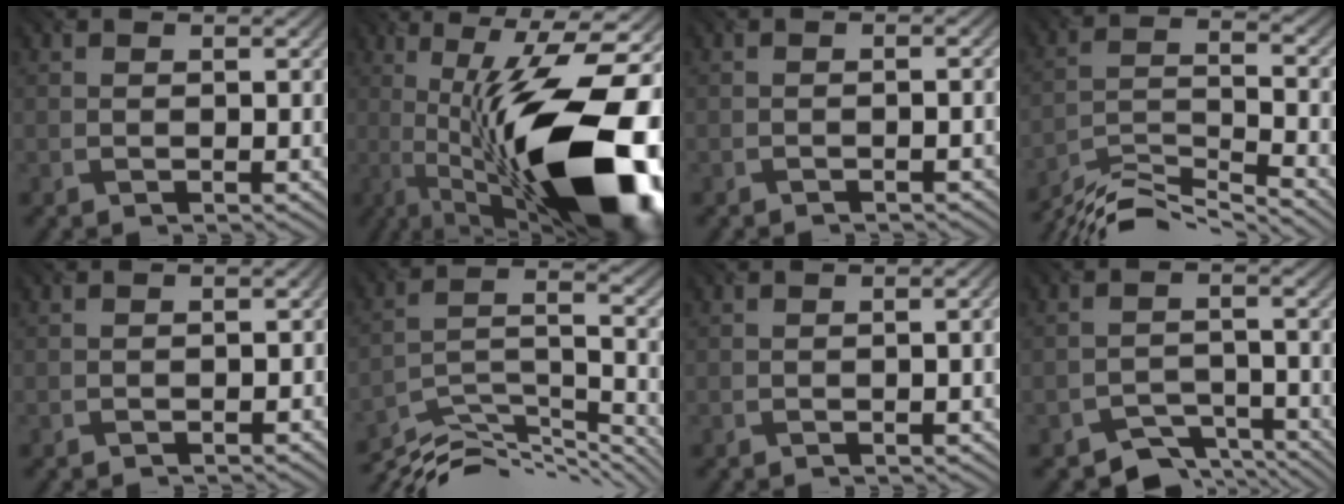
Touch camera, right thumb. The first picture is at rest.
{"total": 21.0, "force": [-4.1, 7.9, 19.0], "torque": [-0.301, 0.010, -0.067]}
{"total": 1.4, "force": [-1.1, 0.2, 0.8], "torque": [-0.009, 0.004, -0.018]}
{"total": 9.7, "force": [-8.4, 1.5, 4.6], "torque": [-0.084, -0.001, -0.159]}
{"total": 1.1, "force": [-0.9, 0.5, 0.4], "torque": [-0.006, -0.001, -0.016]}
{"total": 11.2, "force": [-9.0, 2.8, 6.1], "torque": [-0.115, -0.006, -0.160]}
{"total": 1.8, "force": [-0.5, 0.4, 1.6], "torque": [-0.019, 0.006, -0.009]}
{"total": 5.1, "force": [-4.3, 2.1, 1.7], "torque": [-0.021, -0.006, -0.074]}